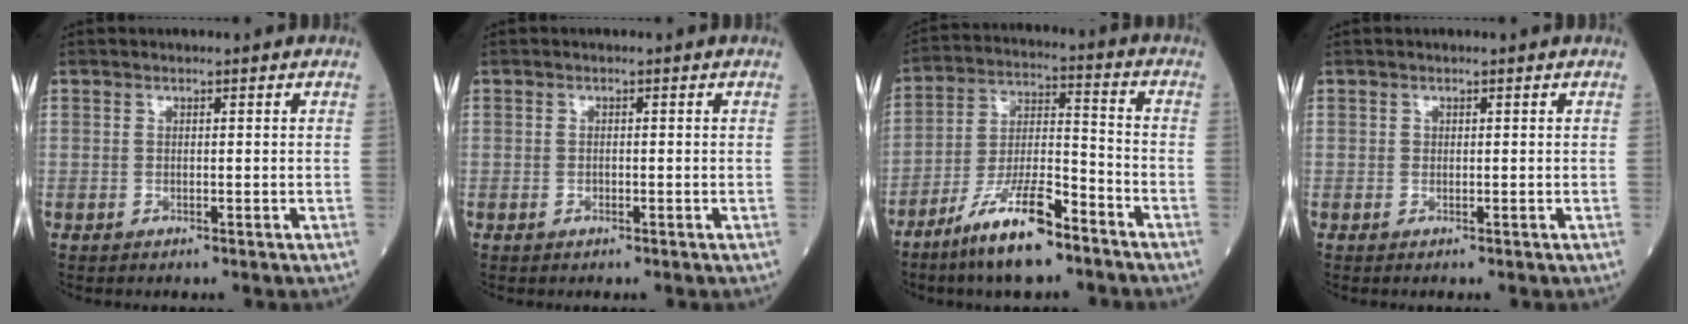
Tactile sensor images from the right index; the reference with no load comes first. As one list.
[{"total": 0.7, "force": [-0.3, 0.4, 0.4], "torque": [-0.008, 0.001, -0.005]}, {"total": 12.7, "force": [-8.8, 2.4, 8.8], "torque": [-0.173, -0.011, -0.164]}, {"total": 0.0}]